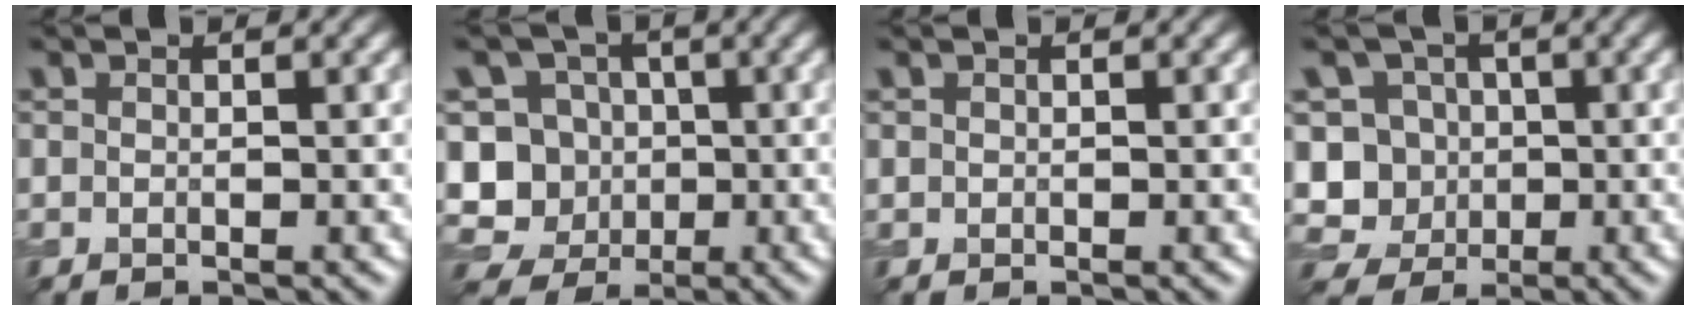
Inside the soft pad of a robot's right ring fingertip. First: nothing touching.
{"total": 9.4, "force": [-1.1, 8.9, 2.7], "torque": [-0.062, 0.020, -0.048]}
{"total": 0.0}
{"total": 6.4, "force": [-0.2, 6.0, 2.1], "torque": [-0.036, 0.026, -0.027]}